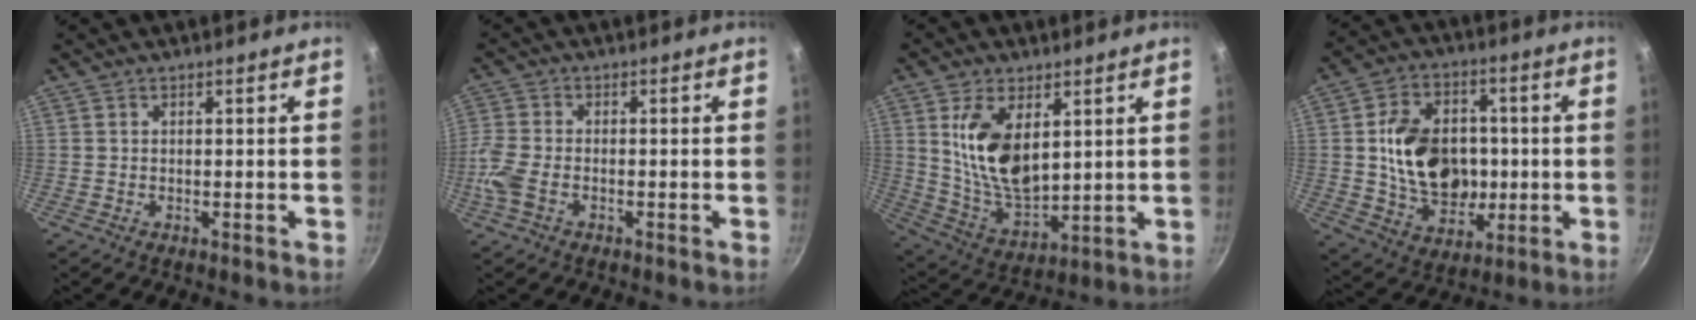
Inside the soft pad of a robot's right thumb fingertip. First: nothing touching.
{"total": 5.7, "force": [-2.1, 3.2, 4.1], "torque": [-0.104, 0.008, -0.055]}
{"total": 14.1, "force": [4.1, 7.7, 11.1], "torque": [-0.188, -0.033, 0.092]}
{"total": 17.2, "force": [0.3, 13.0, 11.2], "torque": [-0.149, 0.012, 0.013]}